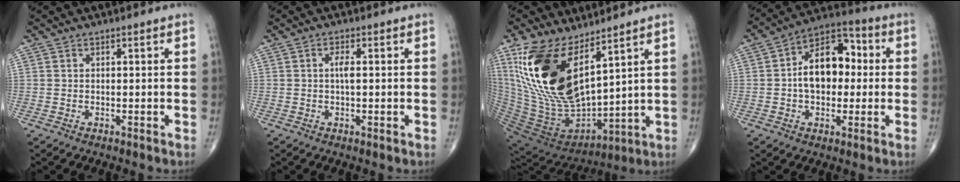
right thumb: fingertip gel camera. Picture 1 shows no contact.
{"total": 2.5, "force": [0.2, 0.8, 2.3], "torque": [-0.047, -0.001, -0.002]}
{"total": 21.0, "force": [10.5, 8.9, 15.9], "torque": [-0.300, -0.070, 0.223]}
{"total": 7.2, "force": [0.3, 4.1, 5.9], "torque": [-0.086, 0.020, -0.004]}